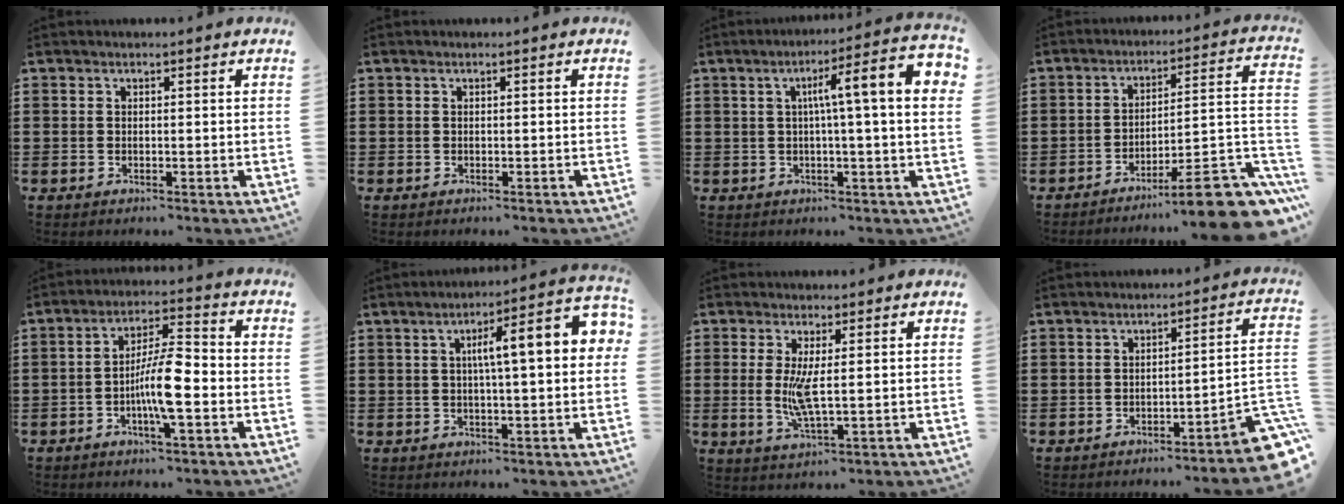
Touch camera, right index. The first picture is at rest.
{"total": 0.0}
{"total": 8.9, "force": [1.3, 0.3, 8.8], "torque": [-0.147, -0.007, 0.014]}
{"total": 10.2, "force": [-7.5, 1.2, 6.7], "torque": [-0.086, 0.006, -0.138]}
{"total": 8.4, "force": [-2.2, 1.7, 7.9], "torque": [-0.154, -0.002, -0.045]}
{"total": 9.1, "force": [1.6, 1.5, 8.9], "torque": [-0.143, -0.003, 0.017]}
{"total": 5.3, "force": [0.5, 0.9, 5.2], "torque": [-0.104, -0.015, 0.001]}
{"total": 4.2, "force": [-3.0, 0.1, 3.0], "torque": [-0.046, -0.024, -0.061]}